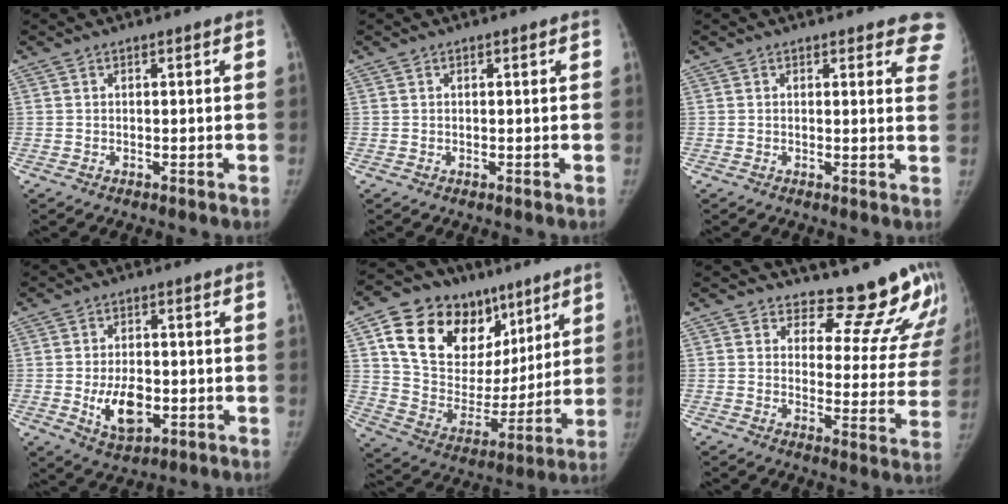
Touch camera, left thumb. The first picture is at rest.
{"total": 0.0}
{"total": 6.8, "force": [5.9, 2.3, 2.6], "torque": [0.011, -0.026, 0.042]}
{"total": 8.5, "force": [-1.8, 5.1, 6.6], "torque": [-0.096, -0.003, -0.019]}
{"total": 25.6, "force": [12.4, 17.2, 14.3], "torque": [-0.195, -0.010, 0.222]}
{"total": 14.4, "force": [13.8, 4.0, 1.8], "torque": [0.032, -0.147, 0.153]}